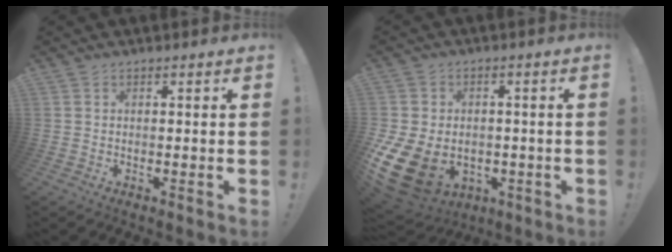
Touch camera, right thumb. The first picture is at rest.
{"total": 15.6, "force": [-5.2, 11.4, 9.3], "torque": [-0.193, 0.033, -0.084]}